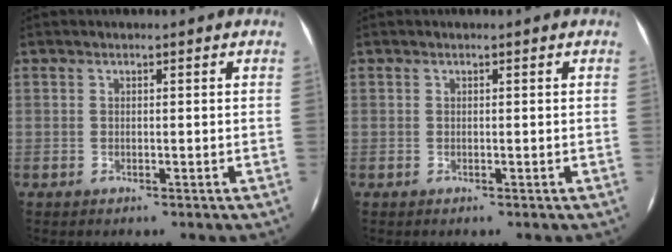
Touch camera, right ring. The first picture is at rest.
{"total": 0.0}